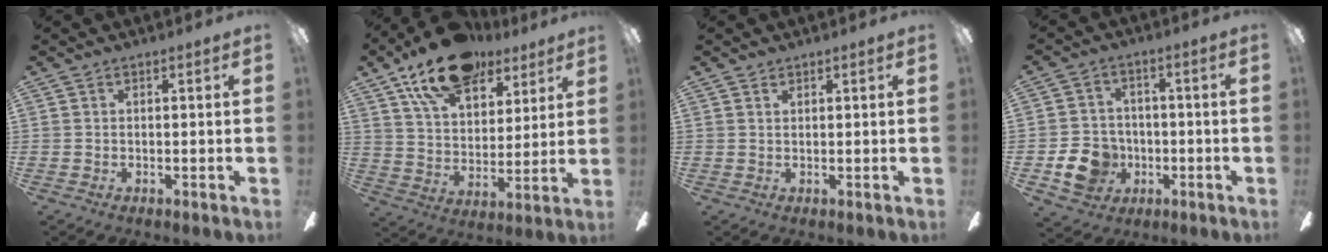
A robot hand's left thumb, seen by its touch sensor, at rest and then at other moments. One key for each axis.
{"total": 17.2, "fx": 11.9, "fy": 8.8, "fz": 8.7, "tx": -0.150, "ty": -0.054, "tz": 0.213}
{"total": 0.9, "fx": 0.8, "fy": 0.4, "fz": 0.3, "tx": -0.006, "ty": 0.002, "tz": 0.014}
{"total": 10.1, "fx": -3.5, "fy": 8.5, "fz": 4.3, "tx": -0.096, "ty": 0.024, "tz": -0.062}